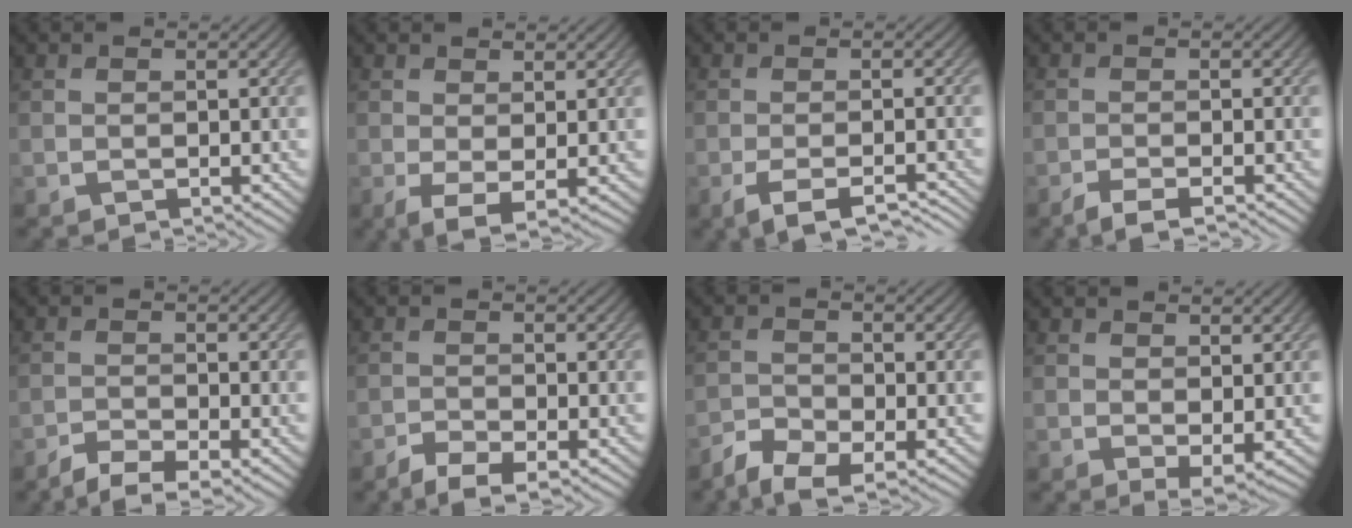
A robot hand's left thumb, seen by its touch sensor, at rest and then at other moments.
{"total": 3.1, "force": [-0.2, 1.2, 2.9], "torque": [-0.065, -0.010, -0.001]}
{"total": 5.3, "force": [-3.4, 1.4, 3.8], "torque": [-0.065, -0.001, -0.054]}
{"total": 2.6, "force": [-2.0, 0.4, 1.6], "torque": [-0.029, 0.000, -0.042]}
{"total": 3.7, "force": [-2.9, 0.7, 2.3], "torque": [-0.047, -0.005, -0.053]}
{"total": 3.5, "force": [-2.5, 1.0, 2.2], "torque": [-0.042, -0.005, -0.045]}
{"total": 4.9, "force": [-3.7, 1.9, 2.6], "torque": [-0.050, -0.008, -0.072]}
{"total": 2.0, "force": [0.5, 0.8, 1.7], "torque": [-0.032, -0.011, 0.017]}